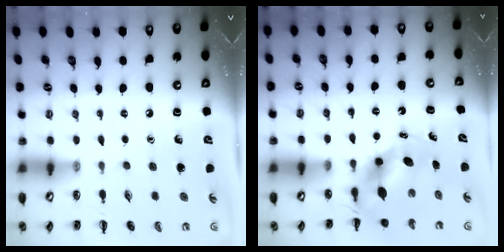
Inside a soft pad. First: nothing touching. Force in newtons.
{"total": 5.5, "press": 5.3, "slide": 1.6}